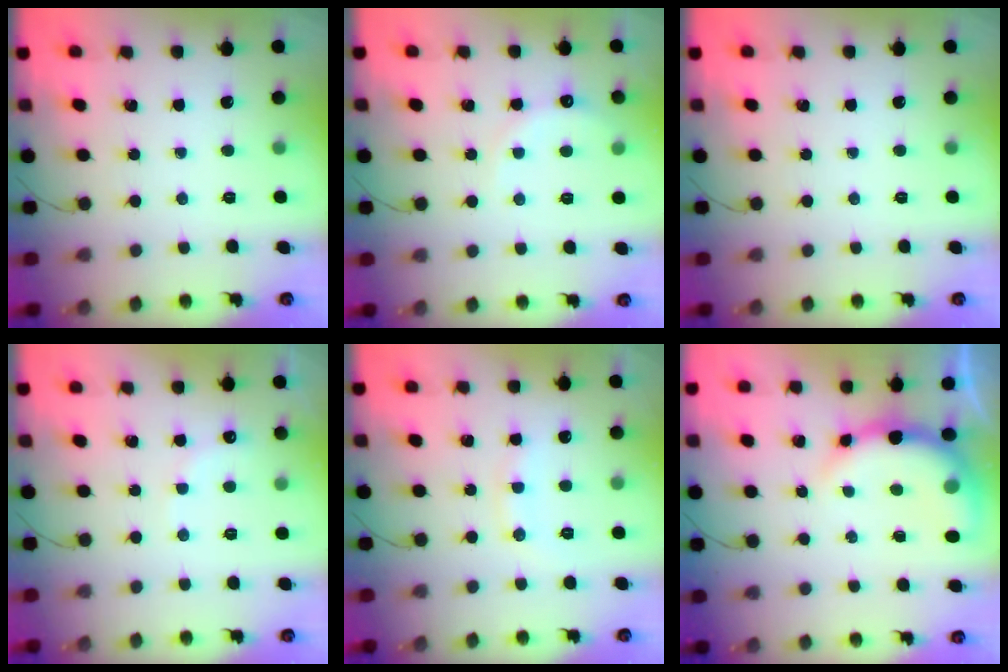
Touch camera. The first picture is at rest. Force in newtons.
{"total": 6.5, "press": 6.3, "slide": 1.4}
{"total": 0.0}
{"total": 7.2, "press": 7.0, "slide": 1.3}
{"total": 8.1, "press": 8.0, "slide": 1.1}
{"total": 9.8, "press": 9.6, "slide": 2.1}